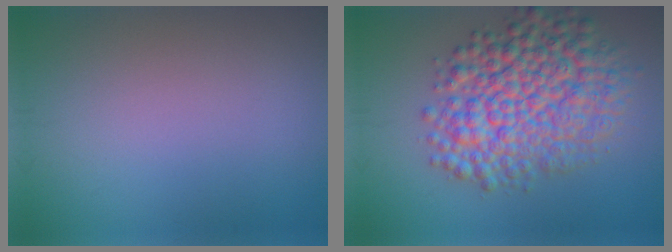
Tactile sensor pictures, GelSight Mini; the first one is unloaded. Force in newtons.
{"total": 9.7, "press": 9.7, "slide": 0.3}